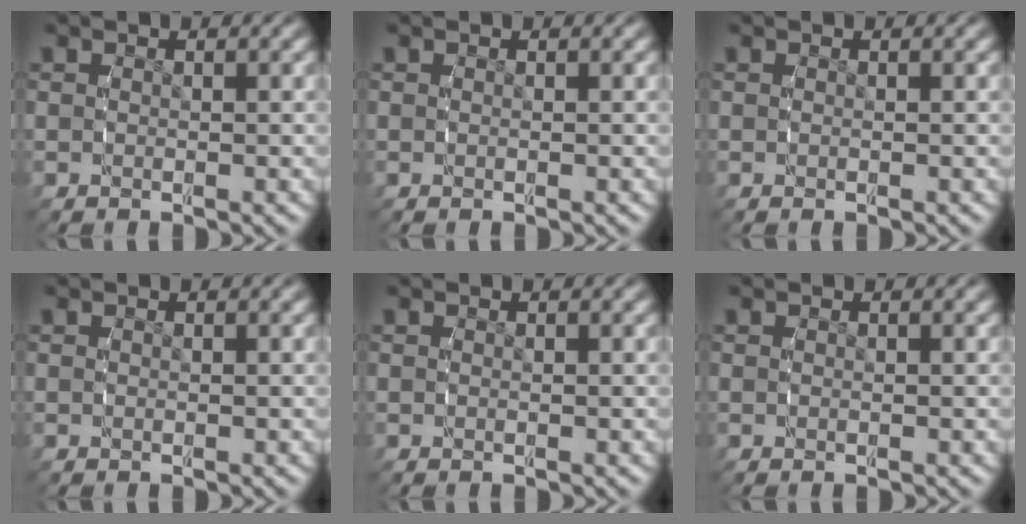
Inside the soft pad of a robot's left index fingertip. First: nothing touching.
{"total": 0.0}
{"total": 0.0}
{"total": 0.0}
{"total": 0.0}
{"total": 0.0}